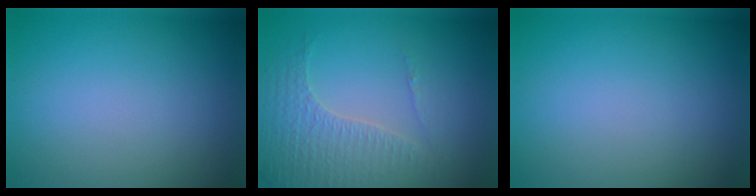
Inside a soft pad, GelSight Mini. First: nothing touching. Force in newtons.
{"total": 4.3, "press": 3.1, "slide": 3.0}
{"total": 0.0}